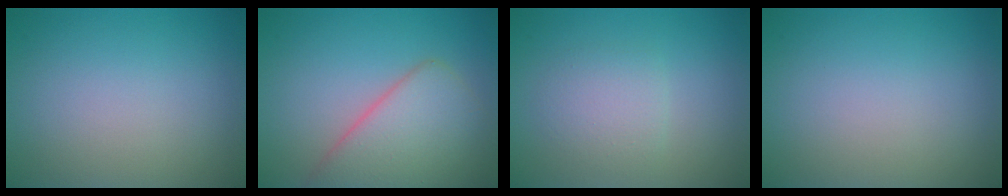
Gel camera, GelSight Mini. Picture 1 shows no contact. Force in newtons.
{"total": 6.1, "press": 6.1, "slide": 0.1}
{"total": 2.3, "press": 2.3, "slide": 0.1}
{"total": 0.0}